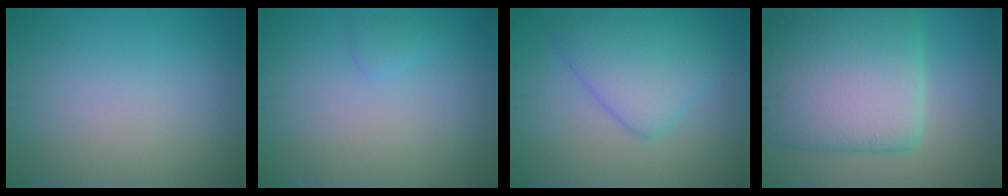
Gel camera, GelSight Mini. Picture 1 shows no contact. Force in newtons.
{"total": 0.9, "press": 0.9, "slide": 0.0}
{"total": 5.0, "press": 5.0, "slide": 0.1}
{"total": 10.8, "press": 10.7, "slide": 0.7}